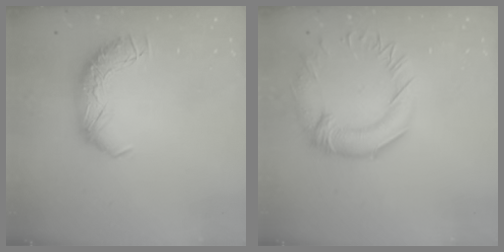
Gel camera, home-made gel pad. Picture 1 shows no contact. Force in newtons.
{"total": 2.8, "press": 2.3, "slide": 1.5}